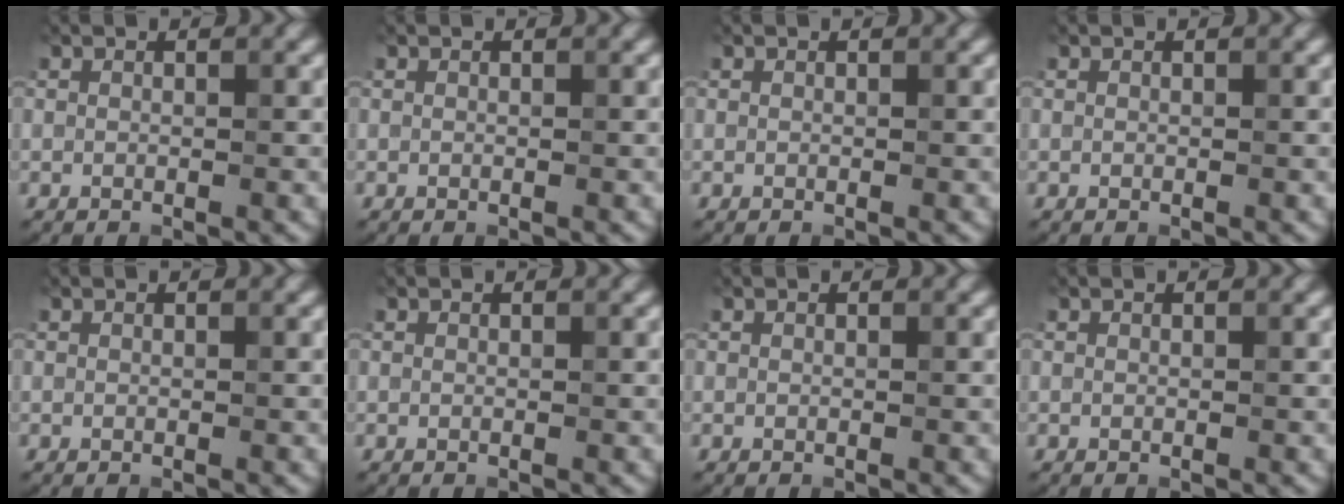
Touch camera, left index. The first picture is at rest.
{"total": 0.0}
{"total": 0.0}
{"total": 0.0}
{"total": 0.0}
{"total": 0.0}
{"total": 0.0}
{"total": 0.0}